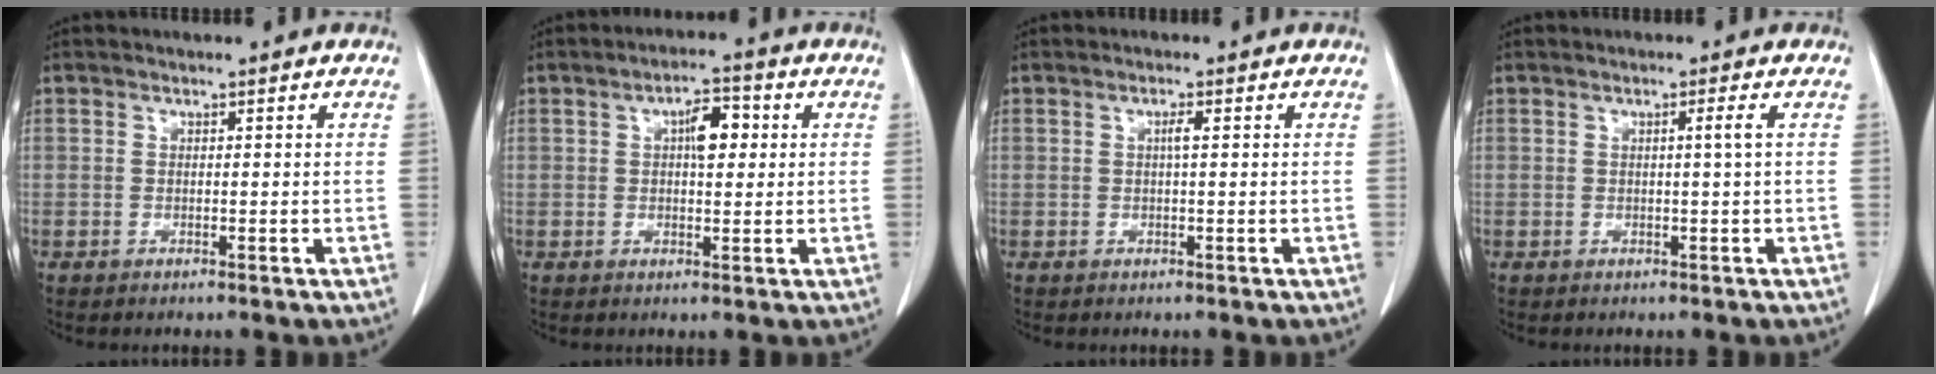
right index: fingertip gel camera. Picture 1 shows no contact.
{"total": 5.1, "force": [1.2, 2.0, 4.6], "torque": [-0.070, 0.013, 0.017]}
{"total": 1.4, "force": [0.3, 0.2, 1.4], "torque": [-0.022, 0.003, 0.004]}
{"total": 1.5, "force": [0.2, -0.6, 1.4], "torque": [-0.021, 0.000, 0.005]}